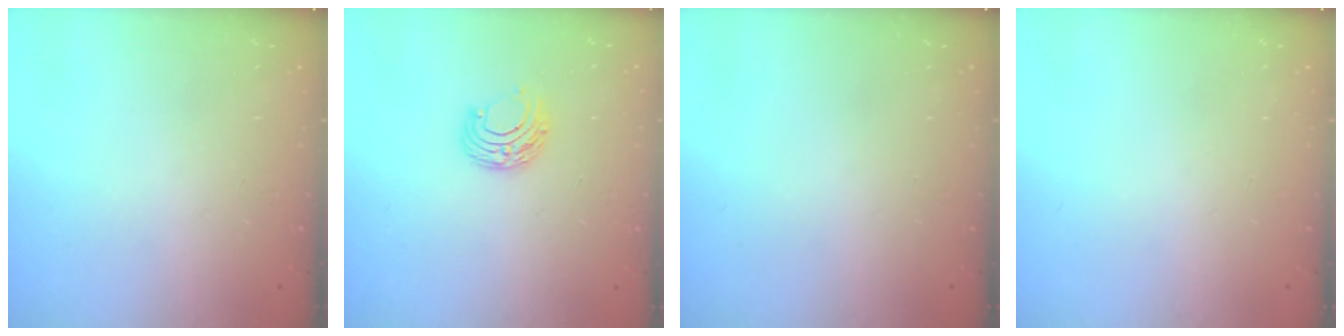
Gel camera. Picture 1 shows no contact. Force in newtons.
{"total": 7.6, "press": 7.5, "slide": 0.6}
{"total": 0.0}
{"total": 0.0}